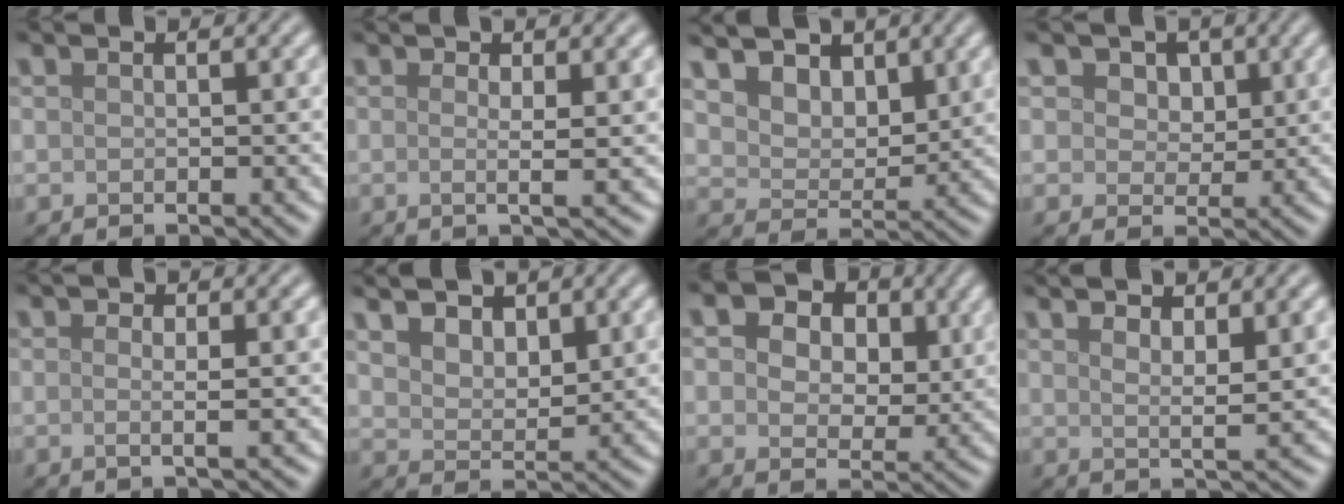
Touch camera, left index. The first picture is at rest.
{"total": 3.0, "force": [0.5, 0.7, 2.9], "torque": [-0.040, -0.001, -0.005]}
{"total": 9.1, "force": [5.8, 5.6, 4.2], "torque": [-0.100, 0.013, 0.089]}
{"total": 3.7, "force": [1.9, 2.6, 1.9], "torque": [-0.040, 0.002, 0.020]}
{"total": 3.9, "force": [0.8, 1.5, 3.5], "torque": [-0.025, 0.004, -0.013]}
{"total": 6.2, "force": [4.2, 3.2, 3.2], "torque": [-0.073, 0.015, 0.058]}
{"total": 8.9, "force": [3.7, 6.0, 5.5], "torque": [-0.083, 0.013, 0.041]}
{"total": 4.0, "force": [2.2, 1.0, 3.2], "torque": [-0.045, -0.001, 0.032]}